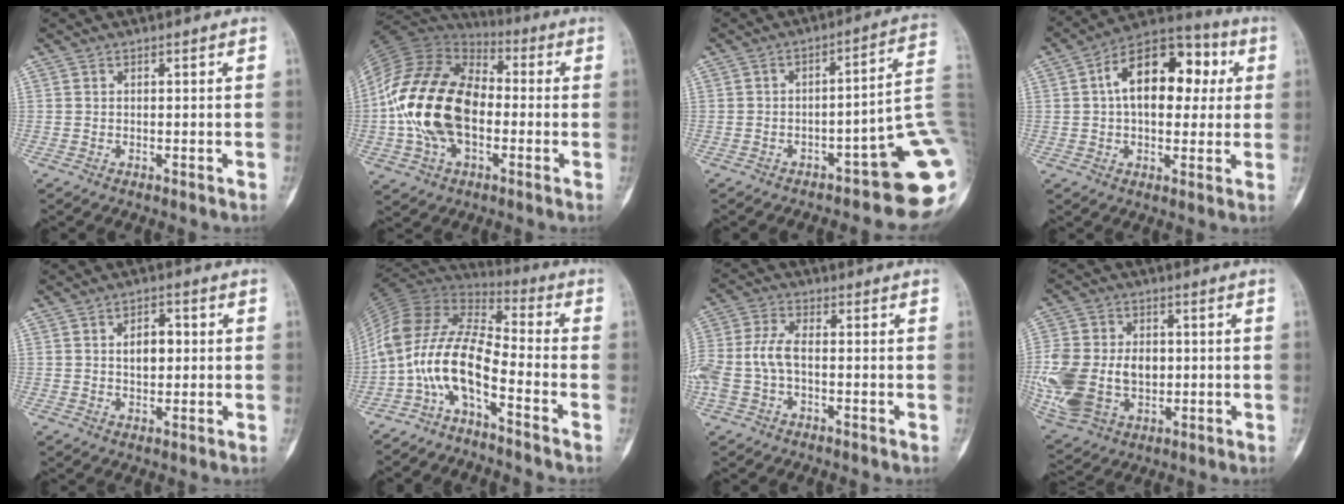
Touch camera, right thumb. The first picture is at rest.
{"total": 21.5, "force": [-1.9, 13.6, 16.5], "torque": [-0.315, 0.024, -0.038]}
{"total": 14.8, "force": [-5.6, 4.1, 13.0], "torque": [-0.094, 0.064, -0.067]}
{"total": 17.2, "force": [3.3, 10.2, 13.5], "torque": [-0.171, 0.031, 0.040]}
{"total": 5.1, "force": [0.6, 3.1, 3.9], "torque": [-0.046, 0.007, 0.009]}
{"total": 13.9, "force": [-6.7, 5.0, 11.0], "torque": [-0.219, 0.091, -0.135]}
{"total": 8.6, "force": [-1.3, 4.9, 6.9], "torque": [-0.170, 0.025, -0.032]}
{"total": 20.4, "force": [-1.7, 14.6, 14.2], "torque": [-0.317, 0.003, -0.013]}